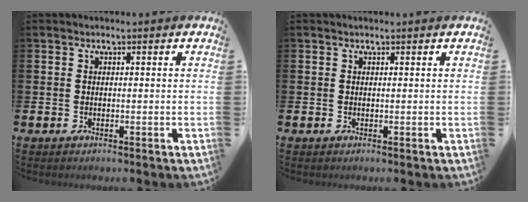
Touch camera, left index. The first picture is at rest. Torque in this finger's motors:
{"motor_torque": [-0.10, -1.12, 0.00, 0.00]}